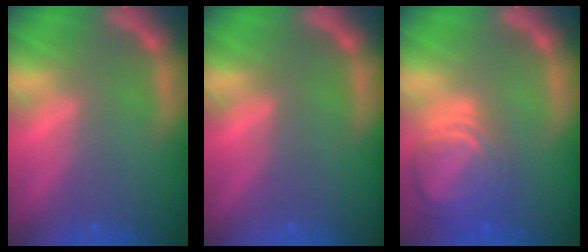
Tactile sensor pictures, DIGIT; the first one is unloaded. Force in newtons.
{"total": 0.0}
{"total": 8.0}